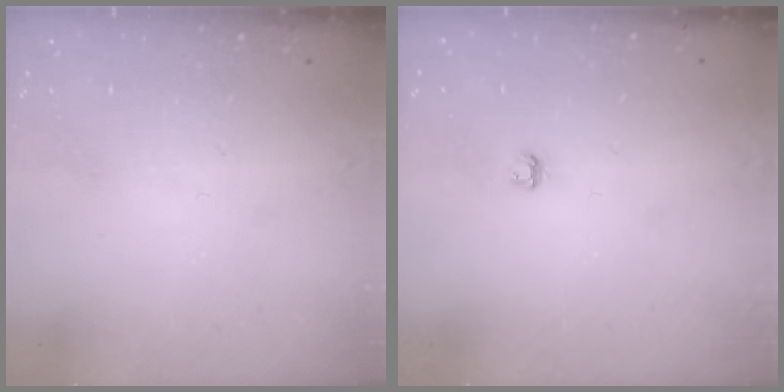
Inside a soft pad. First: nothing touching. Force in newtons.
{"total": 2.9, "press": 2.9, "slide": 0.3}